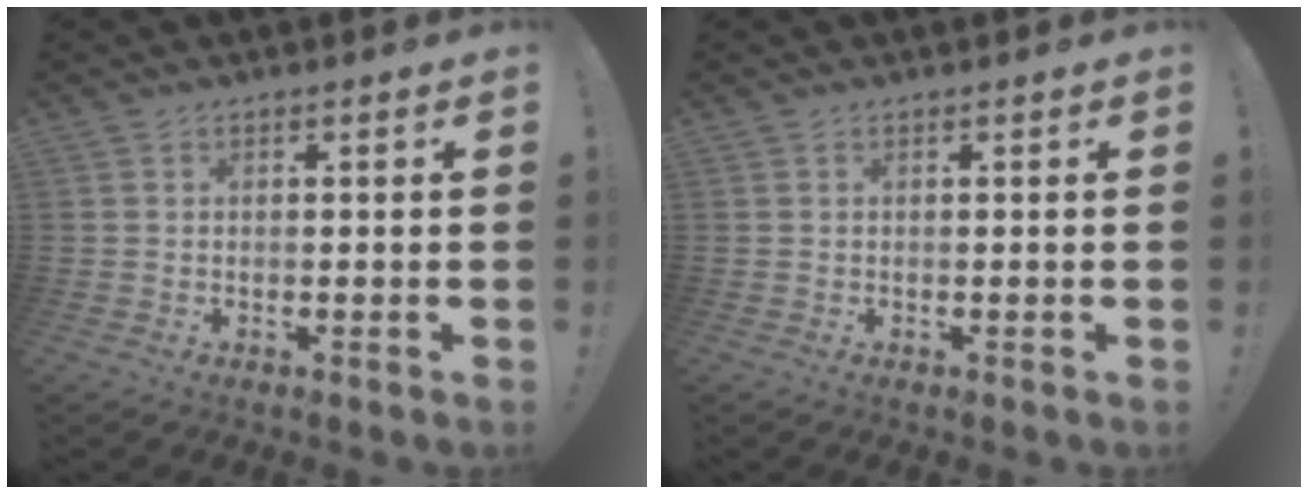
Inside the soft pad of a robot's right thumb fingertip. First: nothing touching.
{"total": 0.0}